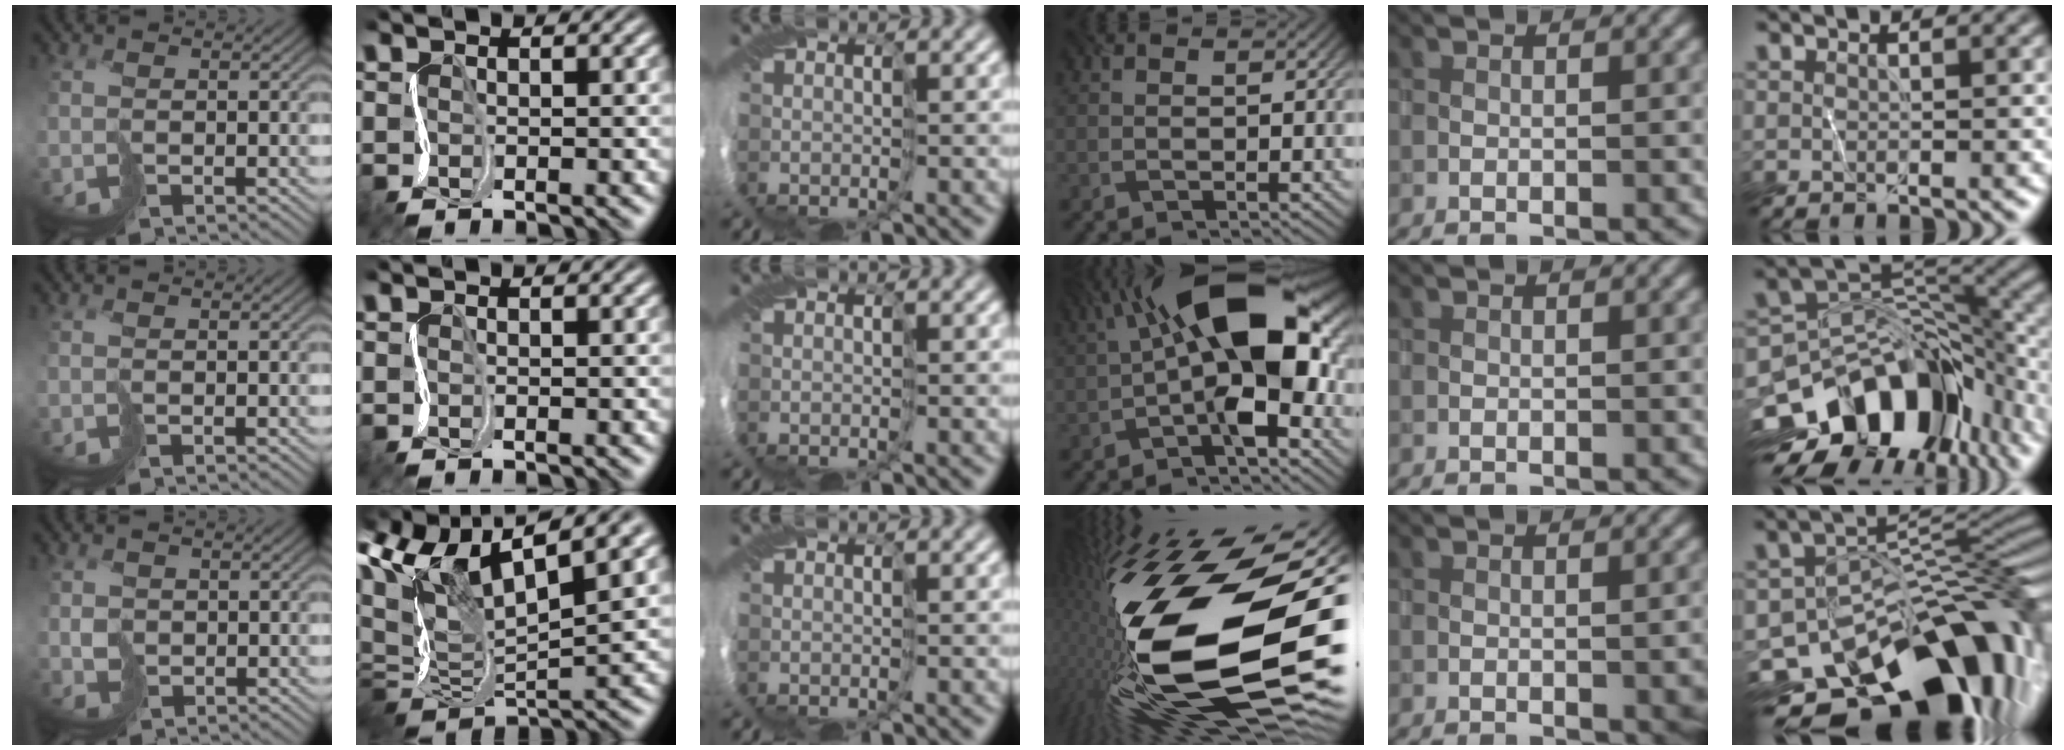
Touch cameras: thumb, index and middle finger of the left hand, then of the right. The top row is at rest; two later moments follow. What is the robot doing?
{"motion": "cut", "object": "paper"}